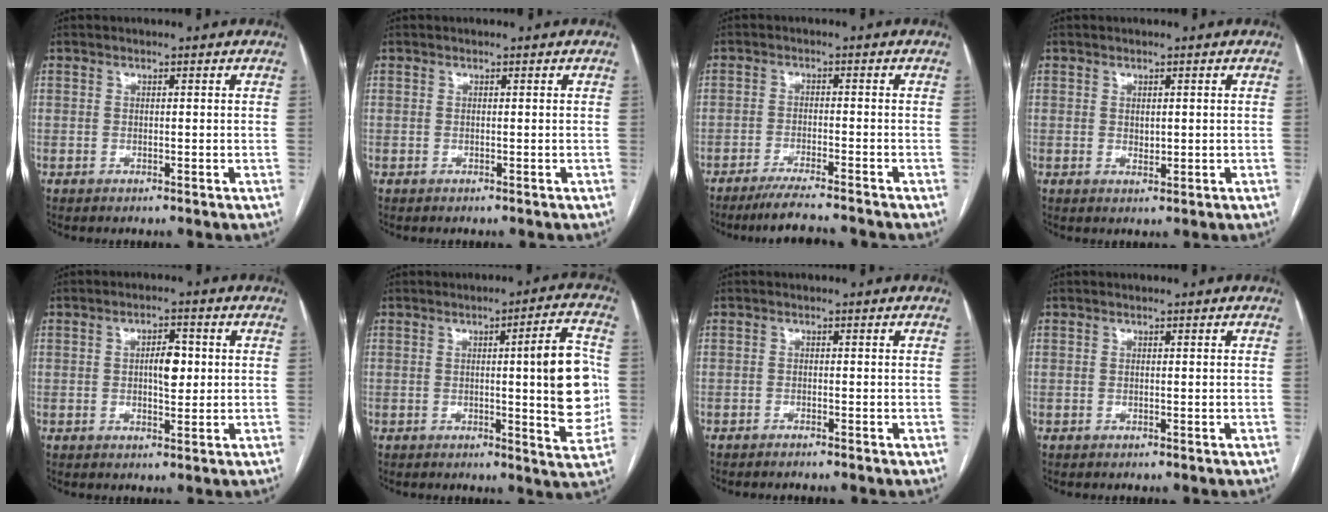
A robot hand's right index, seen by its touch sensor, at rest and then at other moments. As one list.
[{"total": 0.0}, {"total": 7.2, "force": [-6.6, -0.4, 2.8], "torque": [-0.038, -0.018, -0.109]}, {"total": 1.4, "force": [0.2, 0.9, 1.1], "torque": [-0.015, -0.002, 0.008]}, {"total": 4.3, "force": [0.4, 1.8, 3.9], "torque": [-0.064, 0.005, 0.010]}, {"total": 11.3, "force": [0.1, 1.3, 11.2], "torque": [-0.135, 0.007, 0.000]}, {"total": 1.1, "force": [-1.1, -0.1, 0.3], "torque": [-0.006, 0.000, -0.015]}, {"total": 0.0}]